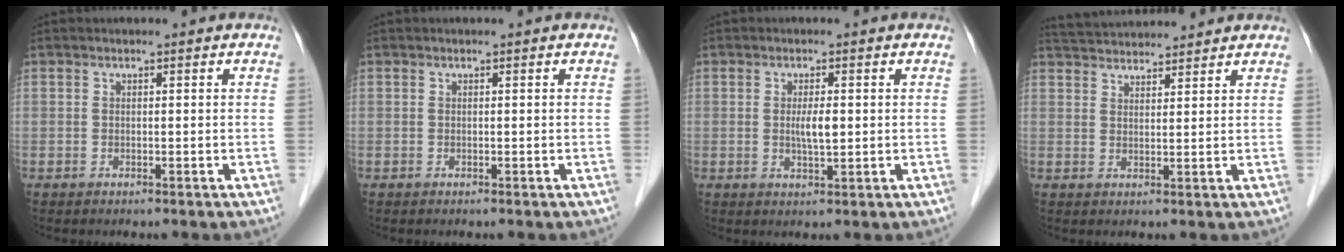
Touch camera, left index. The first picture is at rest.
{"total": 0.0}
{"total": 2.6, "force": [0.0, 0.5, 2.6], "torque": [-0.049, -0.006, 0.001]}
{"total": 8.4, "force": [8.1, 1.1, 2.0], "torque": [-0.040, 0.030, 0.127]}